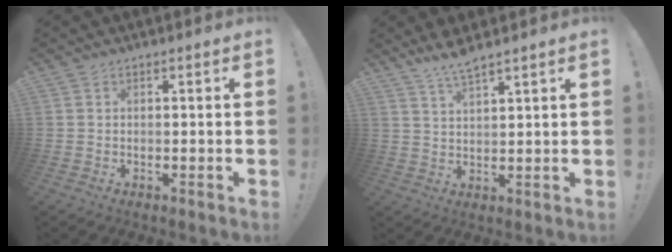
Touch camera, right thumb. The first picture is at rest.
{"total": 5.3, "force": [4.6, 0.3, 2.7], "torque": [-0.054, -0.026, 0.081]}